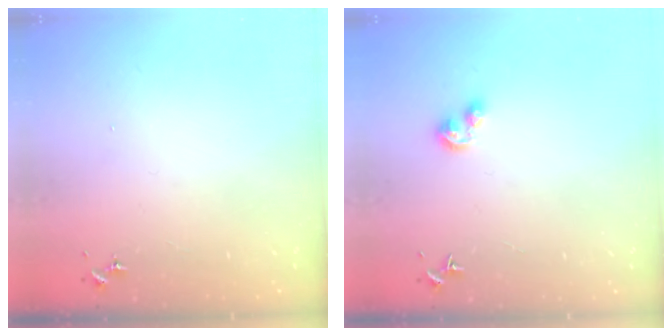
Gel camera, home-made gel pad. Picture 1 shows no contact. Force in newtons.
{"total": 5.1, "press": 5.1, "slide": 0.6}